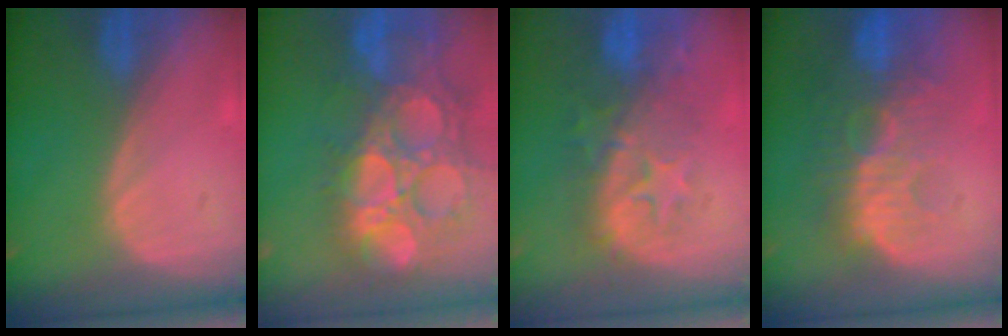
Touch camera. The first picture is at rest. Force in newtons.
{"total": 15.1, "press": 12.5, "slide": 8.5}
{"total": 9.0, "press": 8.7, "slide": 2.2}
{"total": 10.9, "press": 9.4, "slide": 5.4}